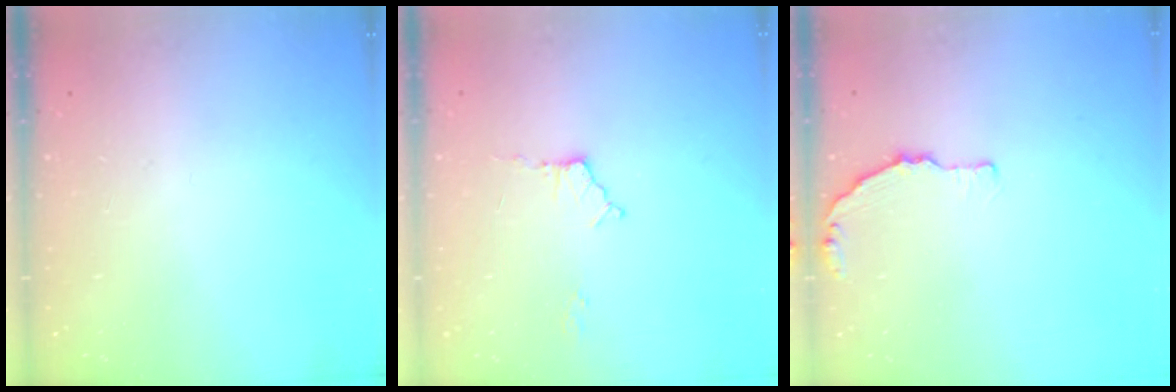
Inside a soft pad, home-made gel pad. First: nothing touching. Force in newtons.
{"total": 4.9, "press": 4.9, "slide": 0.6}
{"total": 2.6, "press": 2.6, "slide": 0.4}